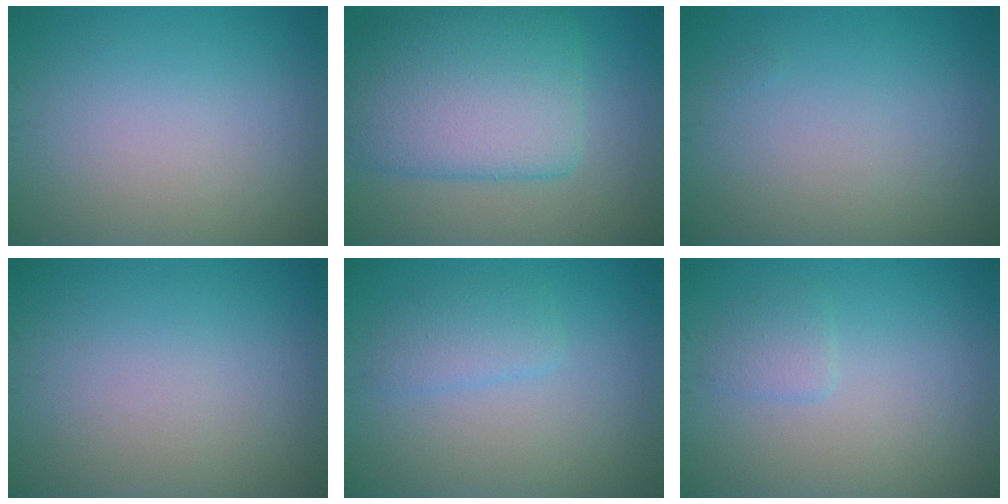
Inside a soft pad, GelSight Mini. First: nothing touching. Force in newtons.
{"total": 9.2, "press": 9.2, "slide": 0.6}
{"total": 0.0}
{"total": 0.0}
{"total": 2.1, "press": 2.1, "slide": 0.1}
{"total": 1.4, "press": 1.4, "slide": 0.1}